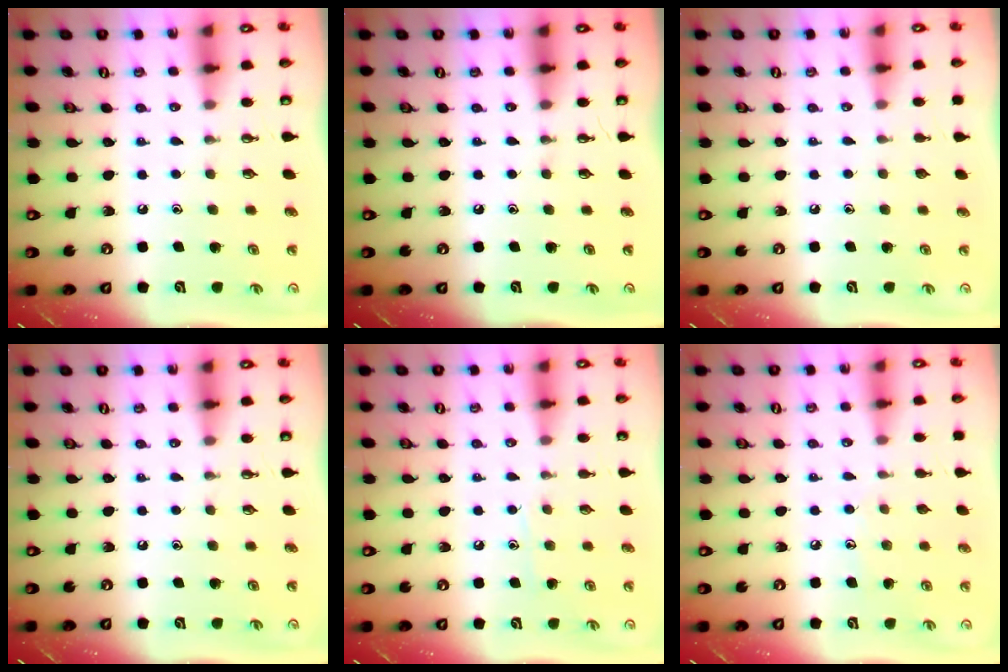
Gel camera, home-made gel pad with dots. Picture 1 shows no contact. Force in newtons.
{"total": 0.0}
{"total": 0.0}
{"total": 0.0}
{"total": 5.6, "press": 5.6, "slide": 0.4}
{"total": 5.5, "press": 5.5, "slide": 0.5}